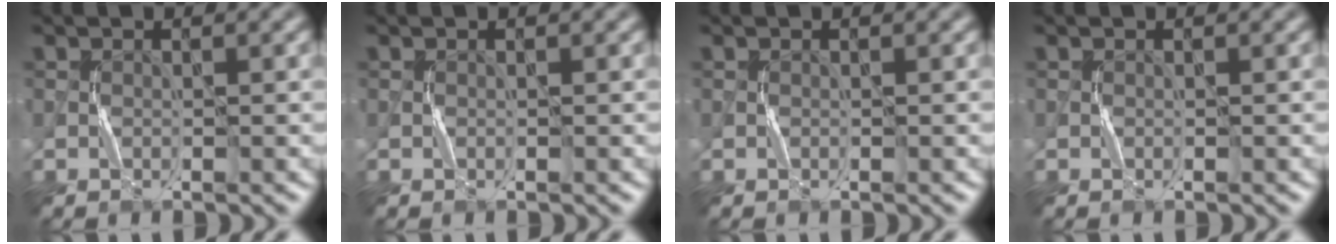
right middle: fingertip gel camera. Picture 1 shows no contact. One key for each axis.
{"total": 0.0}
{"total": 0.0}
{"total": 0.0}